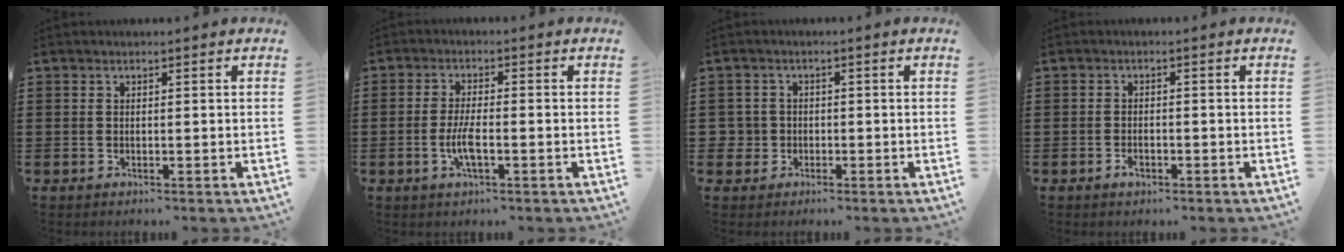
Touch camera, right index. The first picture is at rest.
{"total": 4.2, "force": [-1.2, 0.9, 4.0], "torque": [-0.090, -0.007, -0.026]}
{"total": 2.6, "force": [-1.1, 2.3, 0.5], "torque": [-0.029, -0.002, -0.027]}
{"total": 1.5, "force": [-0.8, 0.7, 1.1], "torque": [-0.023, -0.004, -0.015]}